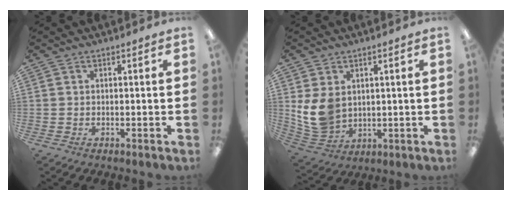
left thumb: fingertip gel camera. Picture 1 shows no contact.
{"total": 10.3, "force": [2.0, 8.0, 6.2], "torque": [-0.151, -0.003, 0.042]}